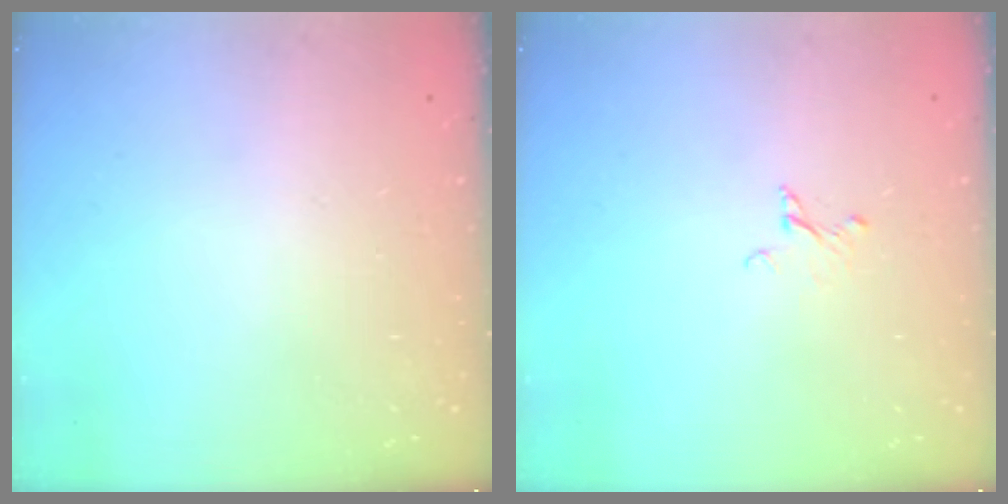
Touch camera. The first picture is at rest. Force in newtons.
{"total": 2.1, "press": 2.1, "slide": 0.1}